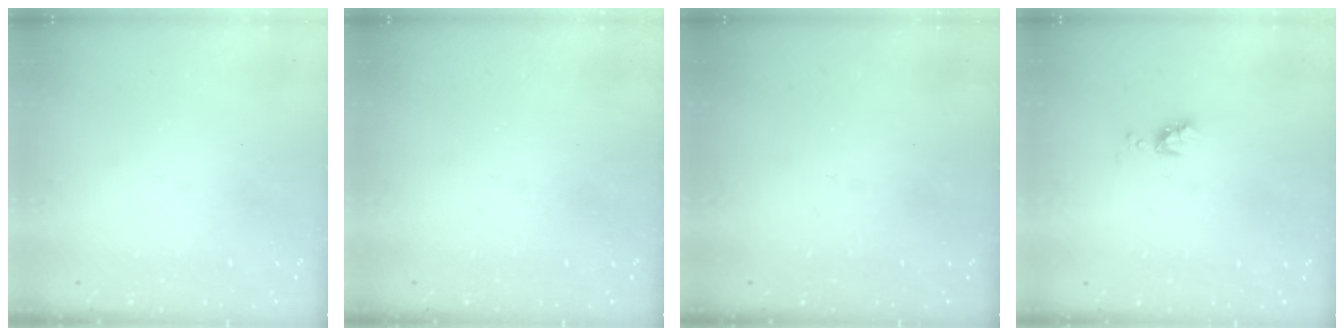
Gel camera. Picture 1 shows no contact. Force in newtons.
{"total": 0.0}
{"total": 0.0}
{"total": 4.9, "press": 4.8, "slide": 0.8}